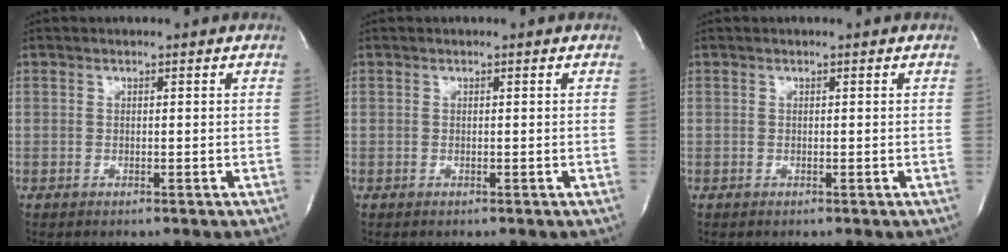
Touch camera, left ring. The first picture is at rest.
{"total": 0.0}
{"total": 0.0}